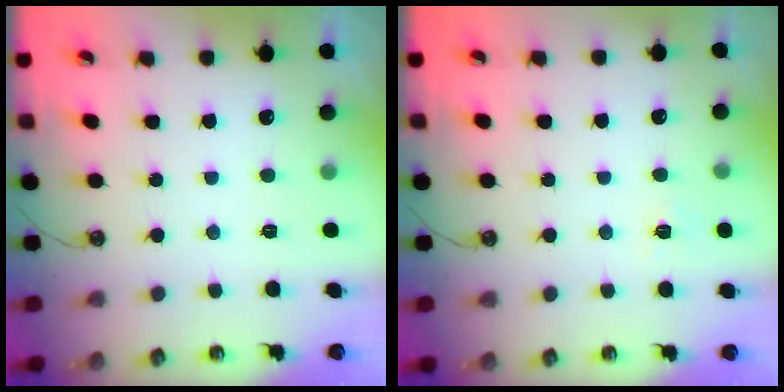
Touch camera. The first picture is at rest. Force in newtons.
{"total": 4.7, "press": 4.6, "slide": 0.6}